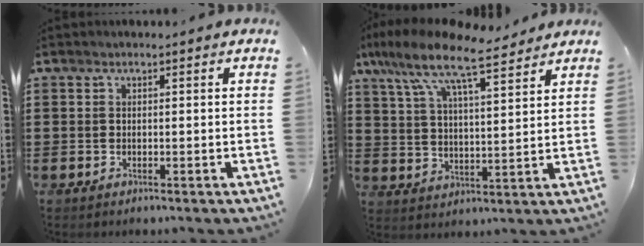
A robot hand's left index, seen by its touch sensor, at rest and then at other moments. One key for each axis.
{"total": 10.0, "fx": 8.1, "fy": 1.8, "fz": 5.6, "tx": -0.139, "ty": -0.034, "tz": 0.139}